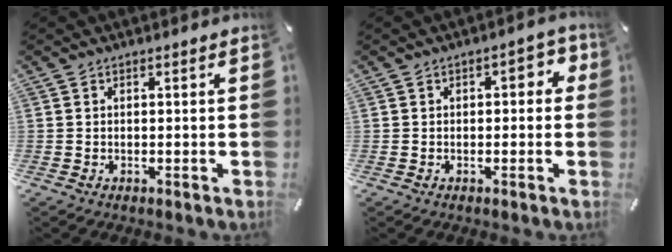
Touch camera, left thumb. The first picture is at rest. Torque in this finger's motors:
{"motor_torque": [0.43, 0.31, 0.18, 0.17, 0.07]}